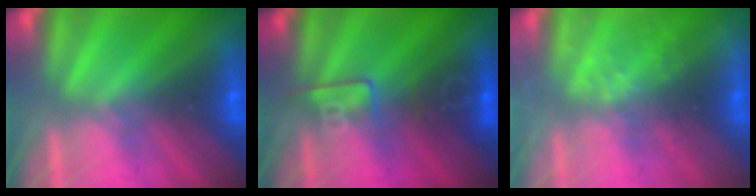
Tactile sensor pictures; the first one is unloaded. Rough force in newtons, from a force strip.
{"total": 2.5}
{"total": 2.5}